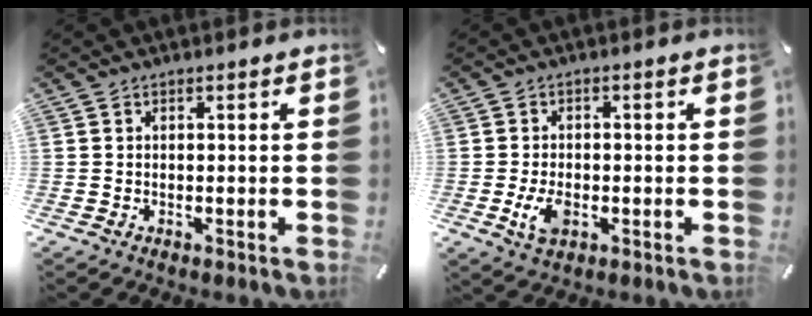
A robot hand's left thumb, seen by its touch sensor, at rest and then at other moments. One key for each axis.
{"total": 5.2, "fx": -1.4, "fy": 3.4, "fz": 3.7, "tx": -0.089, "ty": -0.001, "tz": -0.027}